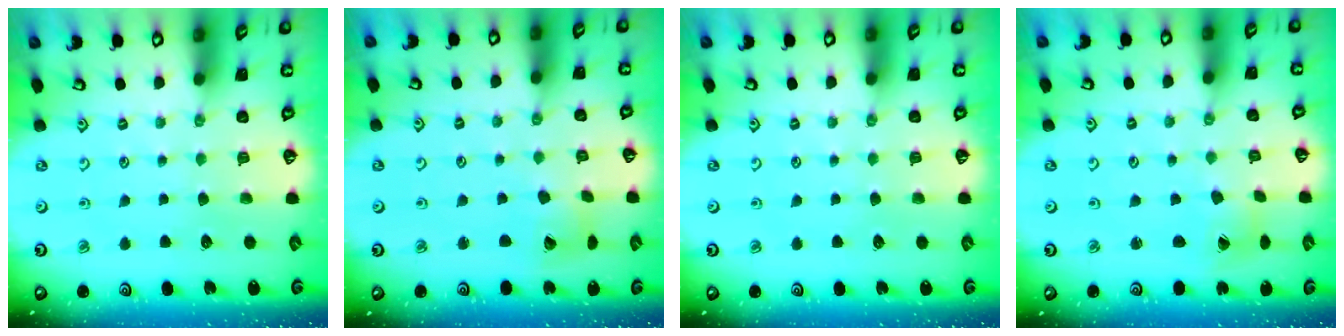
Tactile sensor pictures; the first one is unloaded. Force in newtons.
{"total": 6.4, "press": 6.4, "slide": 0.8}
{"total": 0.0}
{"total": 2.5, "press": 2.5, "slide": 0.3}